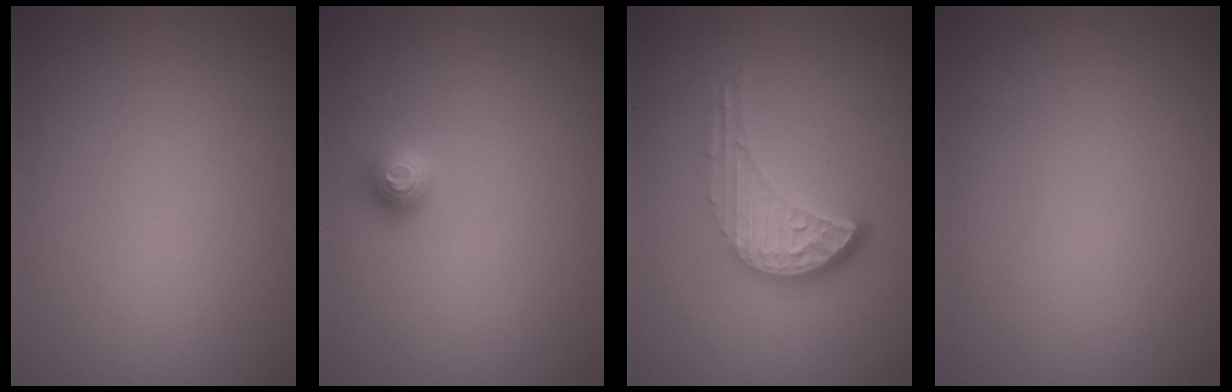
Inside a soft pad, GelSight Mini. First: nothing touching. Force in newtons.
{"total": 1.1, "press": 1.1, "slide": 0.2}
{"total": 4.6, "press": 3.4, "slide": 3.2}
{"total": 0.0}